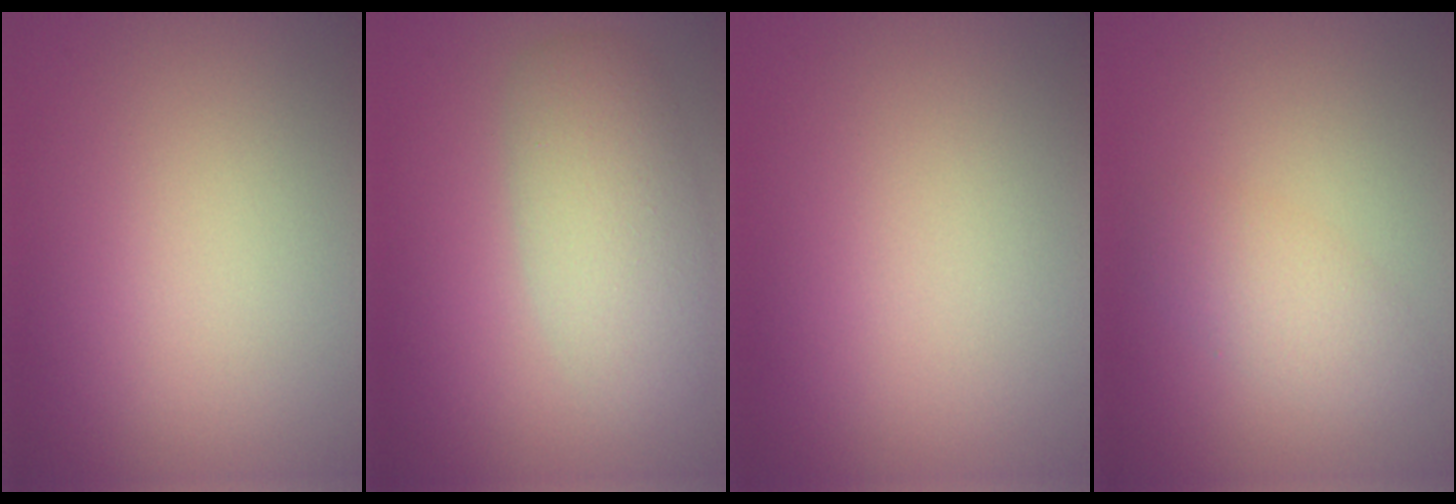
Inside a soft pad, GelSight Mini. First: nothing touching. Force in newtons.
{"total": 4.4, "press": 4.4, "slide": 0.2}
{"total": 0.0}
{"total": 2.4, "press": 2.4, "slide": 0.1}